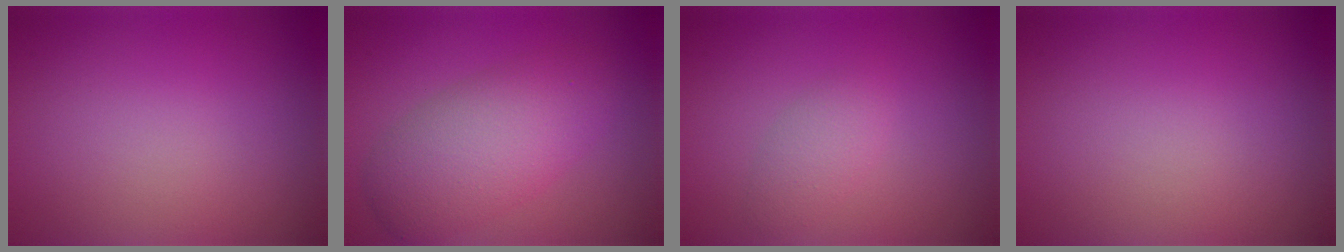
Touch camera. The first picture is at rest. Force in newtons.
{"total": 6.3, "press": 6.3, "slide": 0.1}
{"total": 1.8, "press": 1.8, "slide": 0.1}
{"total": 0.0}